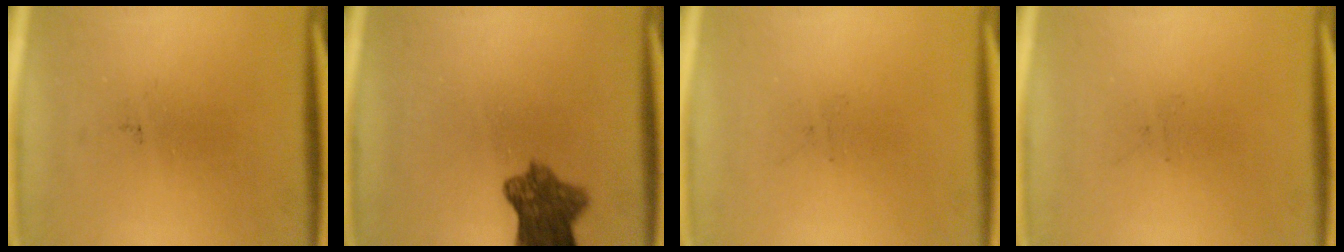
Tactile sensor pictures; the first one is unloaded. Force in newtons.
{"total": 7.7}
{"total": 0.0}
{"total": 0.0}